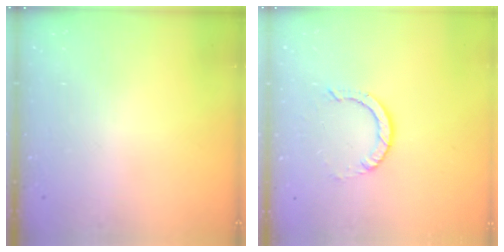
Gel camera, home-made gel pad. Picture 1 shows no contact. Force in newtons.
{"total": 2.9, "press": 2.9, "slide": 0.2}